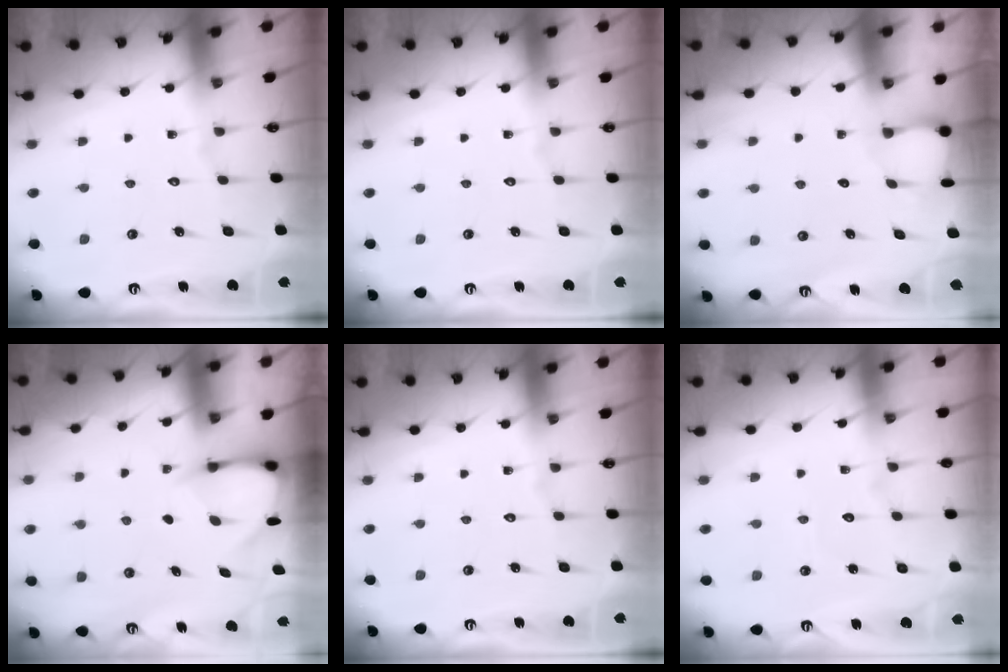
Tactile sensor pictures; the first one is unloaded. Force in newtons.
{"total": 0.0}
{"total": 2.0, "press": 2.0, "slide": 0.2}
{"total": 3.9, "press": 3.8, "slide": 0.3}
{"total": 0.0}
{"total": 3.5, "press": 3.5, "slide": 0.2}